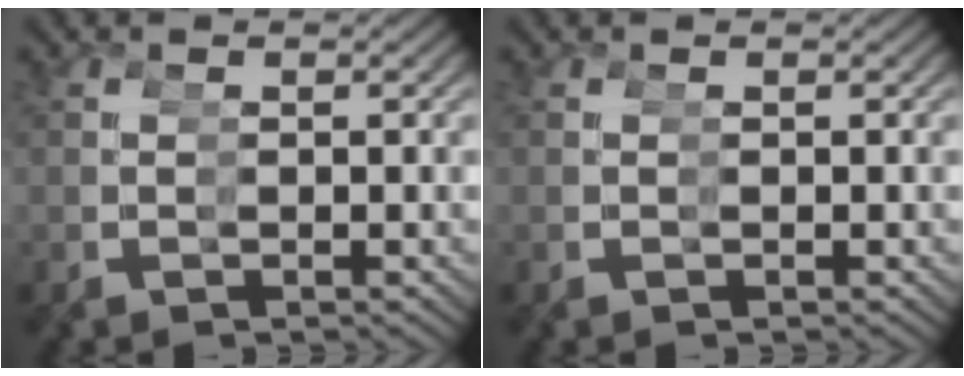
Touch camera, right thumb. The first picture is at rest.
{"total": 0.0}